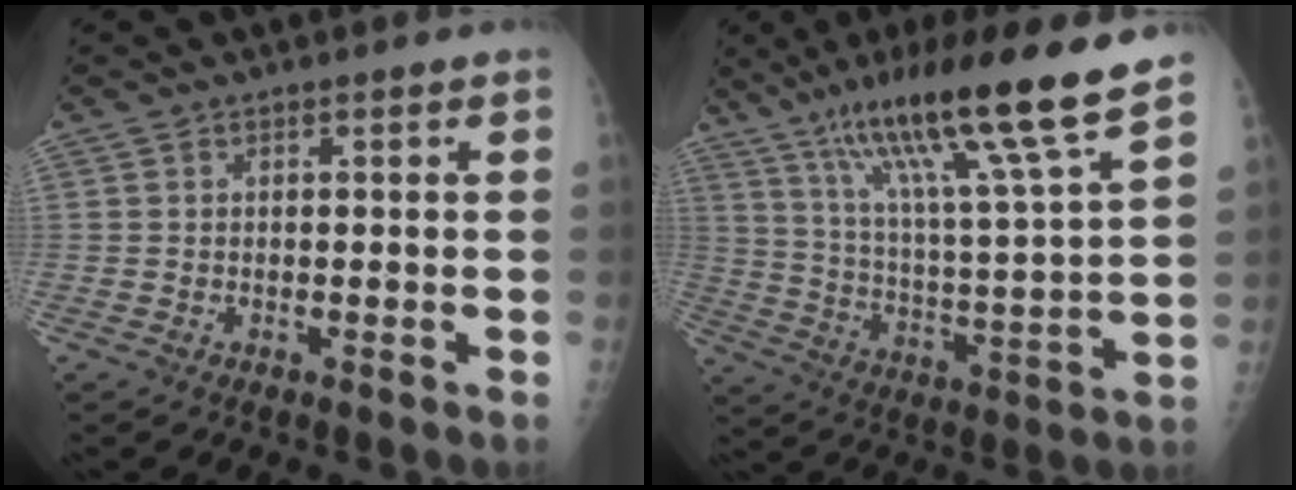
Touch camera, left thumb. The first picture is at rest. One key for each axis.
{"total": 20.2, "fx": 13.9, "fy": 0.8, "fz": 14.6, "tx": -0.231, "ty": -0.056, "tz": 0.238}